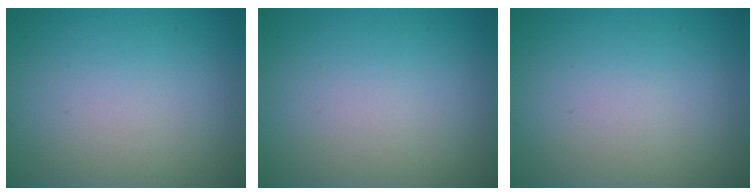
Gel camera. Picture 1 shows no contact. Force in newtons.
{"total": 0.0}
{"total": 0.0}